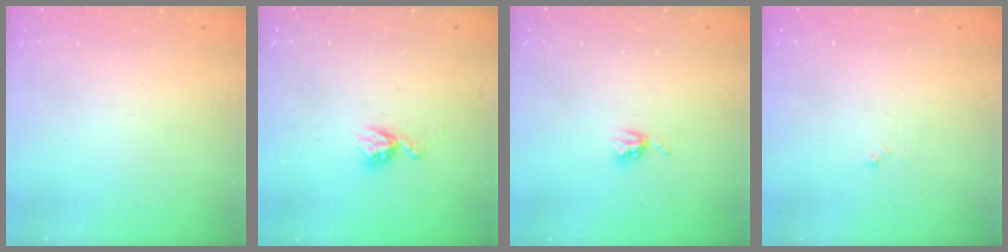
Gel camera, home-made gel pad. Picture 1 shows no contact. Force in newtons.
{"total": 5.0, "press": 4.9, "slide": 0.6}
{"total": 3.8, "press": 3.8, "slide": 0.6}
{"total": 3.8, "press": 3.8, "slide": 0.4}